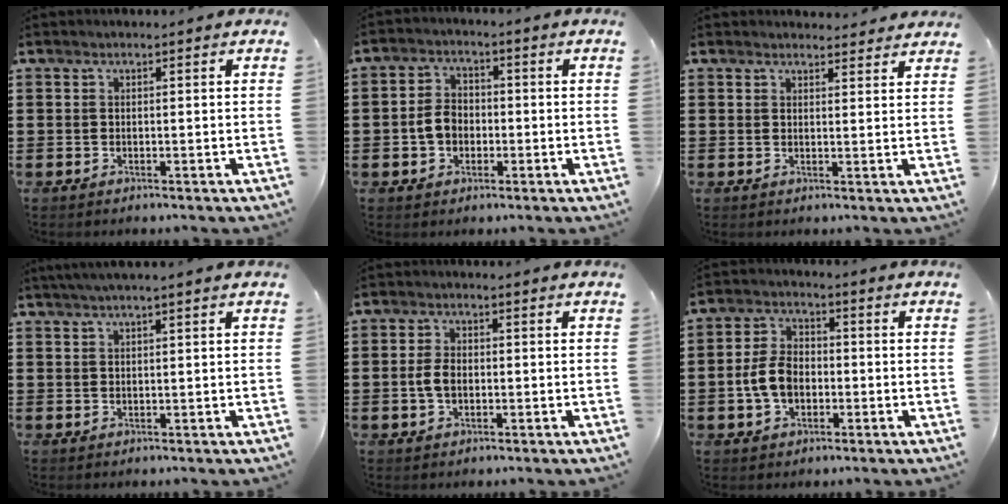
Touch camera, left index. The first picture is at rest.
{"total": 4.4, "force": [-1.0, 3.3, 2.7], "torque": [-0.071, 0.003, -0.025]}
{"total": 2.2, "force": [2.2, 0.3, 0.1], "torque": [0.000, -0.009, 0.041]}
{"total": 1.7, "force": [1.2, -0.2, 1.2], "torque": [-0.024, 0.000, 0.022]}
{"total": 3.3, "force": [-0.4, 2.0, 2.6], "torque": [-0.067, -0.001, -0.012]}
{"total": 6.3, "force": [-1.3, 4.3, 4.5], "torque": [-0.111, 0.005, -0.031]}